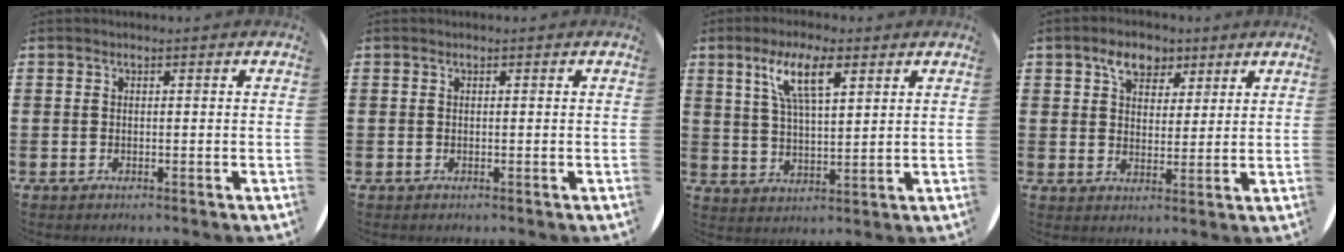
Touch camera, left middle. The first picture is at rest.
{"total": 0.0}
{"total": 8.0, "force": [4.3, 3.2, 5.9], "torque": [-0.114, 0.007, 0.071]}
{"total": 5.4, "force": [3.8, 3.2, 2.1], "torque": [-0.031, 0.000, 0.065]}